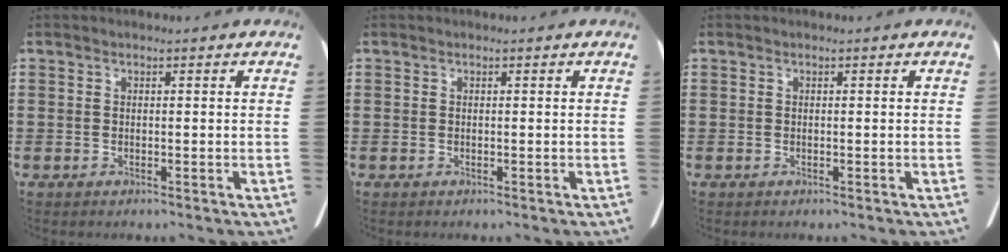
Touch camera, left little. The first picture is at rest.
{"total": 0.0}
{"total": 0.0}